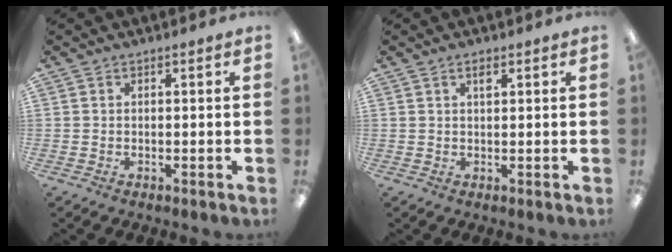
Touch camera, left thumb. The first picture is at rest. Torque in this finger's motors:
{"motor_torque": [0.32, -0.16, 0.57, -0.25, 0.00]}